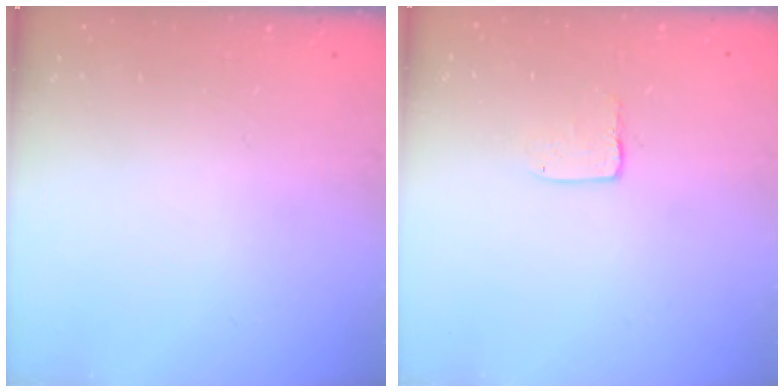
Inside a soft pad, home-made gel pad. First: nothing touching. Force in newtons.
{"total": 3.2, "press": 3.2, "slide": 0.2}